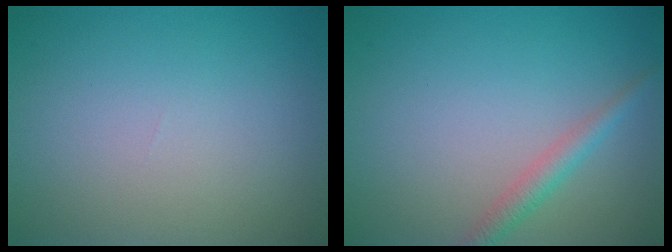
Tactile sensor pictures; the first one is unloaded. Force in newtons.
{"total": 2.0, "press": 2.0, "slide": 0.0}